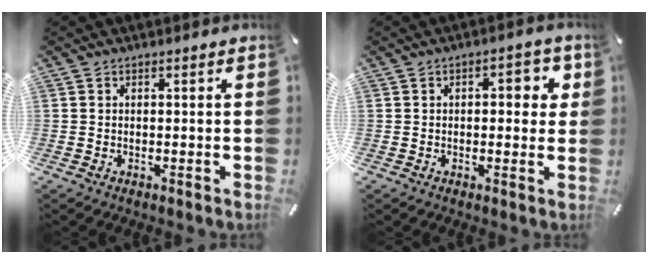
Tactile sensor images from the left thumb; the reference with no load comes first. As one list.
[{"total": 4.9, "force": [0.8, 2.7, 4.1], "torque": [-0.041, -0.003, 0.002]}]